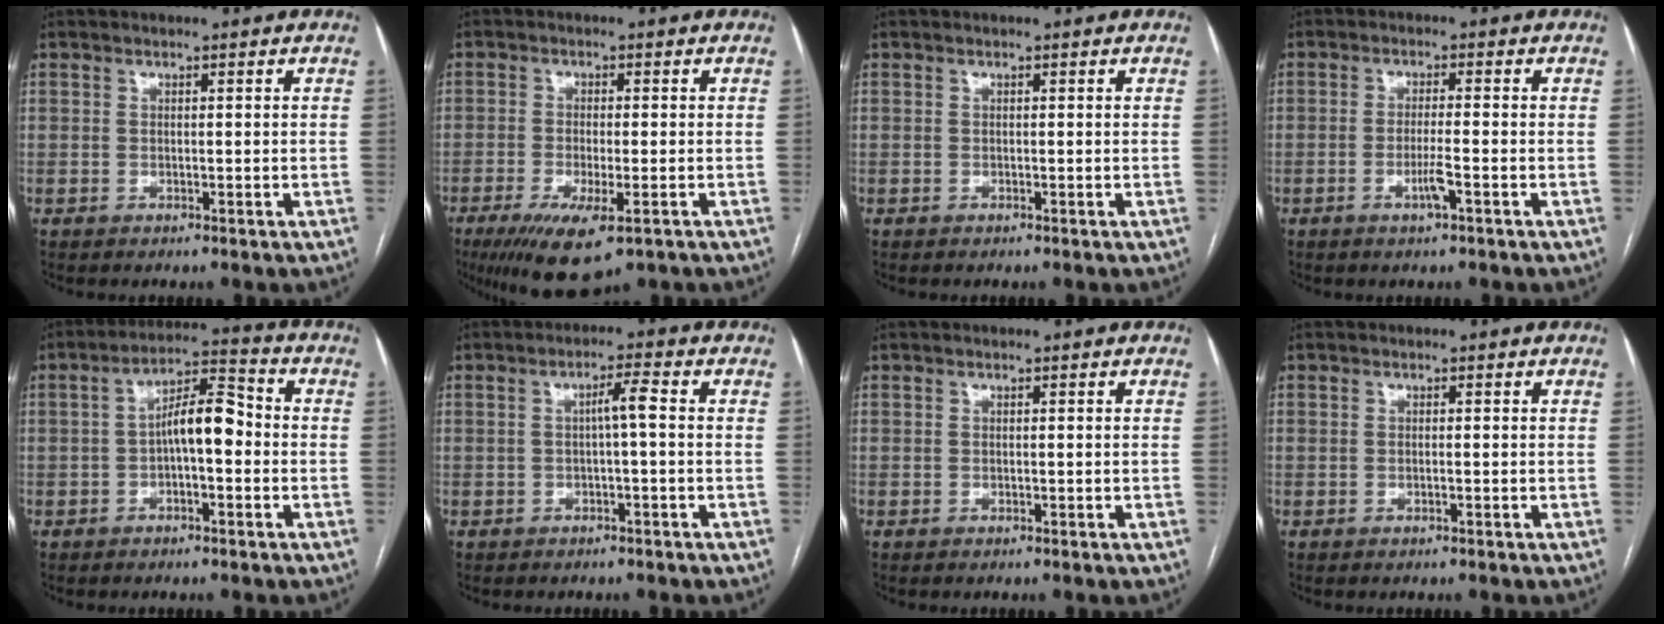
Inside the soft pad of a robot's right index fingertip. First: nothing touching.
{"total": 9.3, "force": [-5.2, 2.2, 7.4], "torque": [-0.128, -0.024, -0.081]}
{"total": 0.0}
{"total": 3.2, "force": [-1.4, -0.1, 2.8], "torque": [-0.055, -0.002, -0.025]}
{"total": 7.7, "force": [-0.7, 2.4, 7.2], "torque": [-0.126, 0.031, -0.013]}
{"total": 2.9, "force": [-0.1, 0.0, 2.9], "torque": [-0.048, 0.010, 0.001]}
{"total": 0.0}
{"total": 0.0}